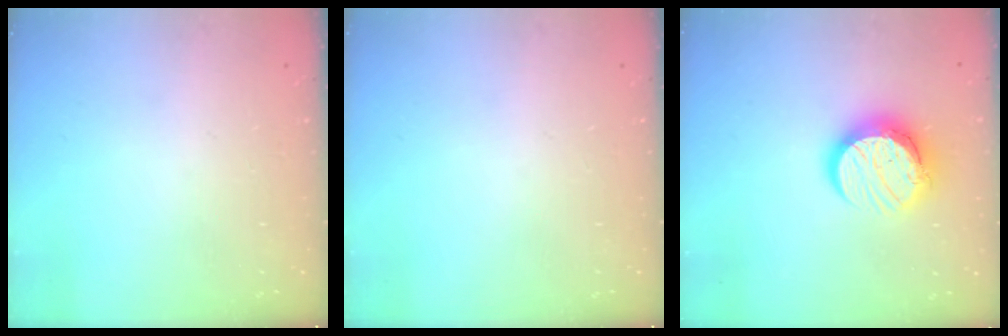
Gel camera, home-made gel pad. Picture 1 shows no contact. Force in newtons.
{"total": 0.0}
{"total": 12.4, "press": 12.3, "slide": 1.2}